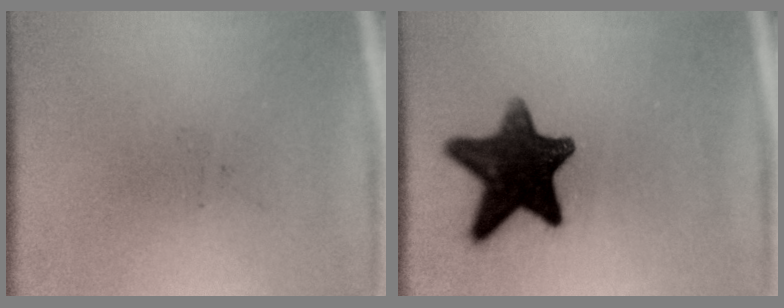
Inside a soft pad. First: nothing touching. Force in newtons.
{"total": 13.4}